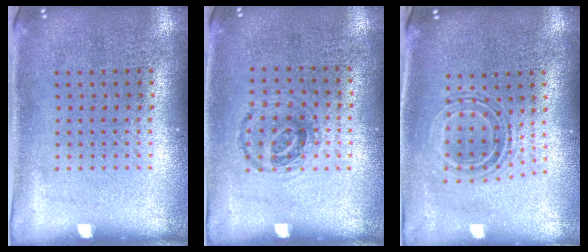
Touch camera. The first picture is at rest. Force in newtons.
{"total": 1.0, "press": 0.8, "slide": 0.5}
{"total": 0.7, "press": 0.7, "slide": 0.2}